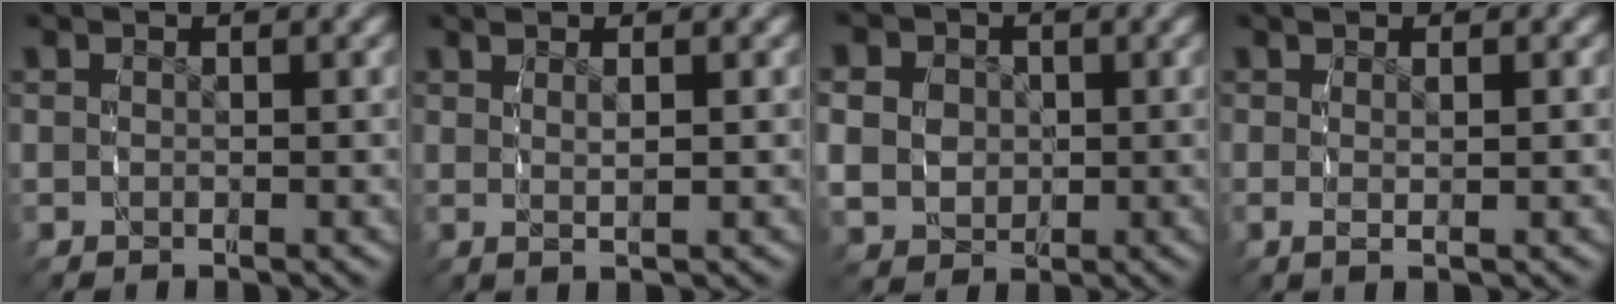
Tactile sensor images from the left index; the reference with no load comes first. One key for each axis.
{"total": 2.2, "fx": 1.0, "fy": -0.2, "fz": 1.9, "tx": -0.020, "ty": 0.003, "tz": 0.021}
{"total": 6.8, "fx": 0.1, "fy": 6.1, "fz": 3.1, "tx": -0.067, "ty": -0.019, "tz": 0.005}
{"total": 1.6, "fx": 0.1, "fy": -0.3, "fz": 1.6, "tx": -0.027, "ty": -0.004, "tz": 0.006}